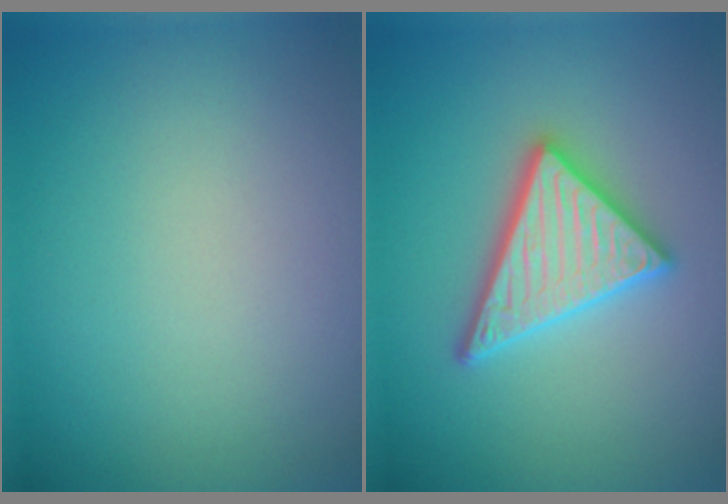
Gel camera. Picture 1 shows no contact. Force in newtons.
{"total": 4.9, "press": 4.8, "slide": 0.7}